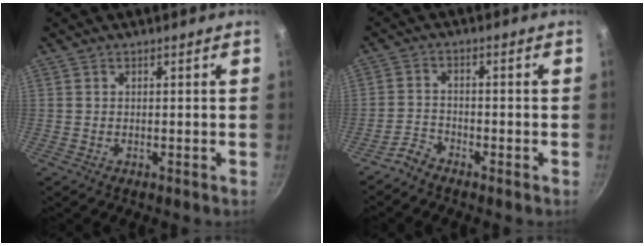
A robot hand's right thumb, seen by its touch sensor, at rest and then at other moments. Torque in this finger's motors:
{"motor_torque": [0.92, -0.02, 0.13, -0.40, -0.01]}